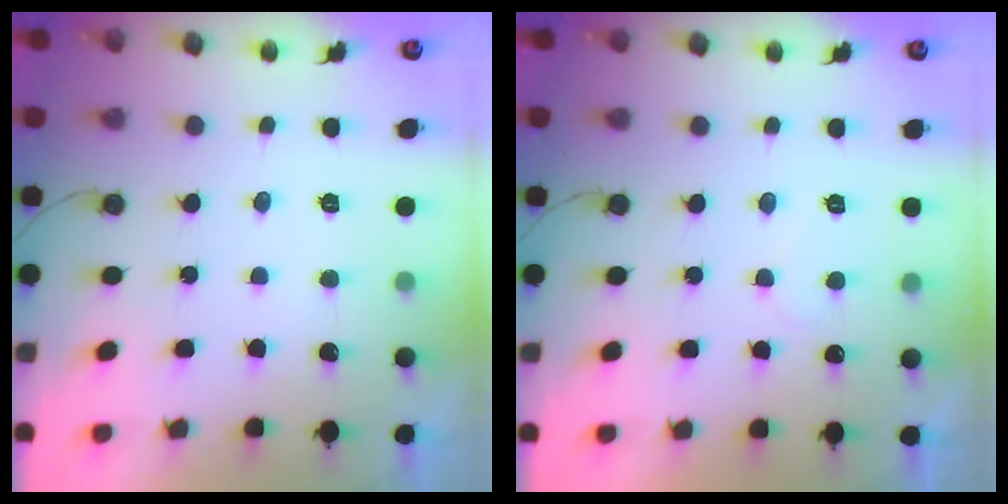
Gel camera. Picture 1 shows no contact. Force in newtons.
{"total": 5.7, "press": 5.7, "slide": 0.4}